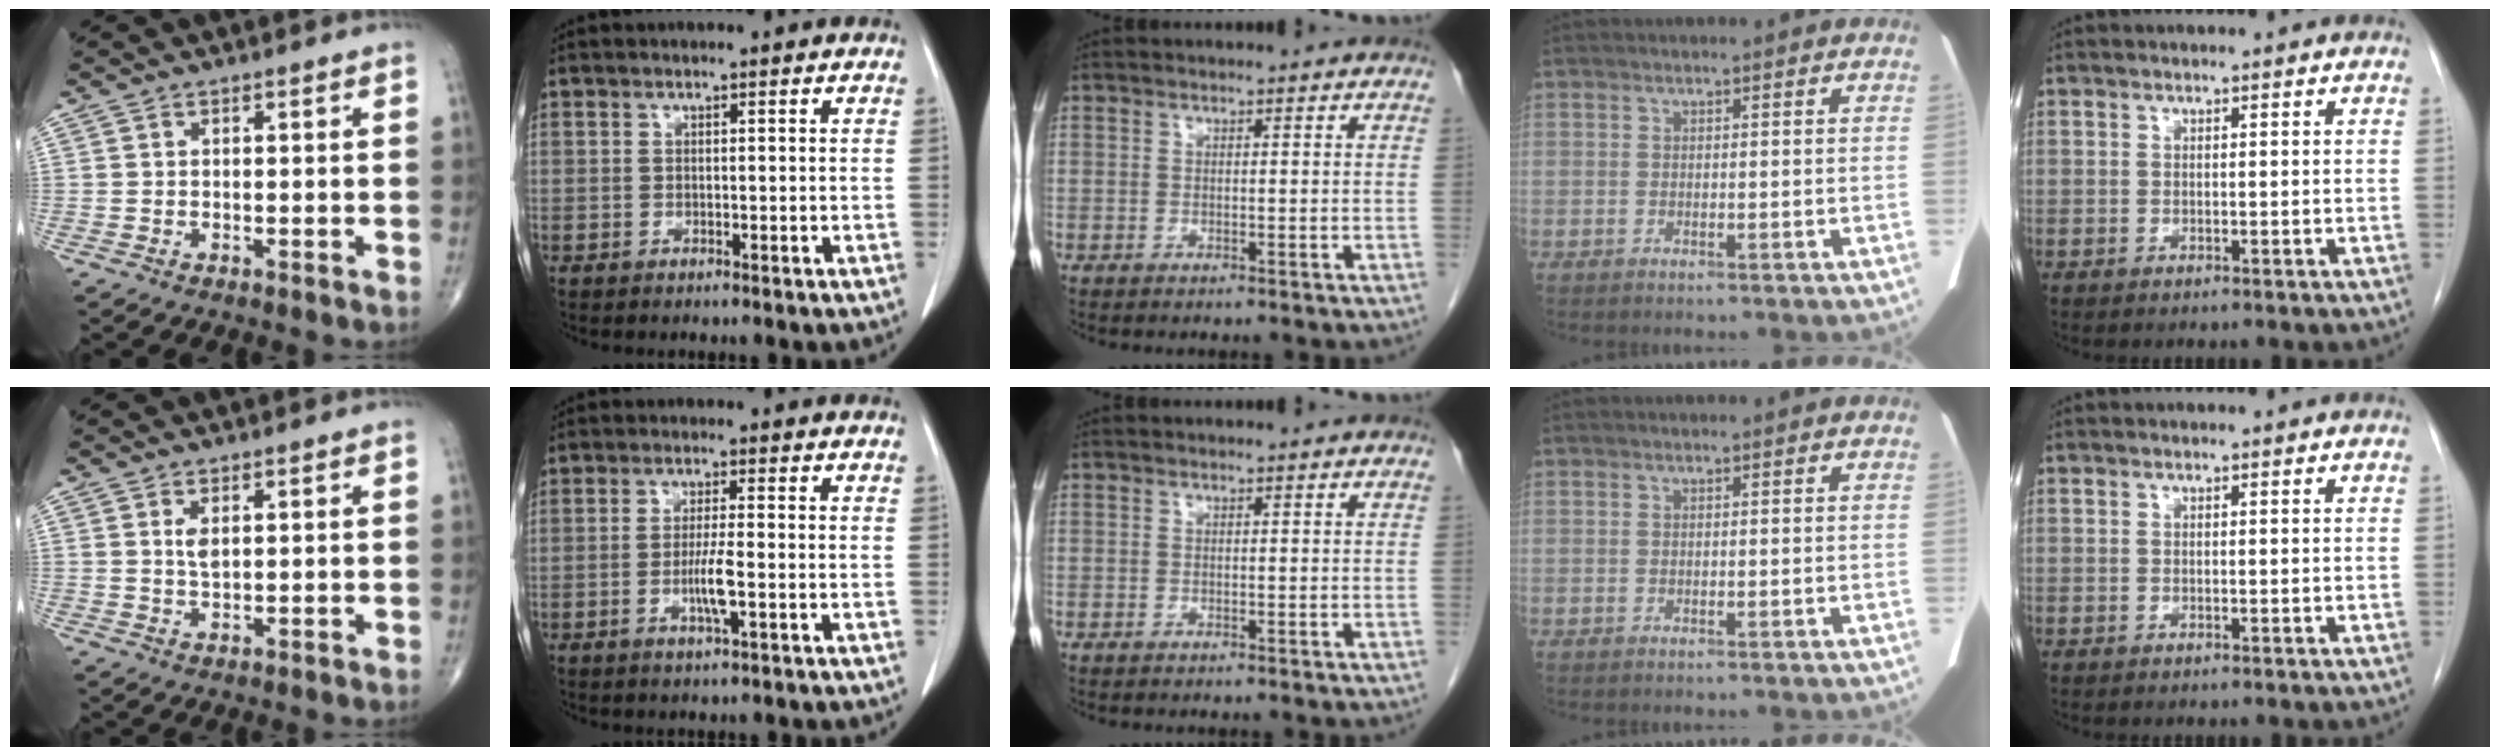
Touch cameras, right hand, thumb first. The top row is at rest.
{"thumb": {"total": 4.0, "force": [0.9, 2.3, 3.2], "torque": [-0.054, -0.007, 0.018]}, "index": {"total": 4.3, "force": [-1.2, 0.1, 4.1], "torque": [-0.079, -0.006, -0.023]}}